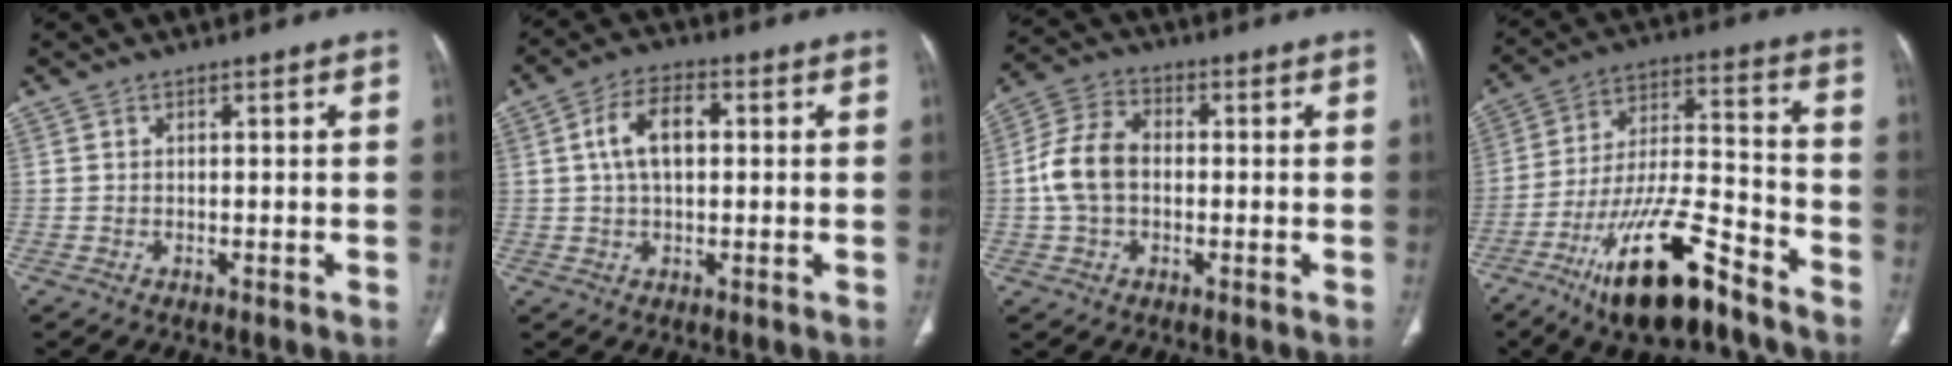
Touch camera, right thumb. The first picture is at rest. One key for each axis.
{"total": 7.5, "fx": 1.1, "fy": 4.2, "fz": 6.1, "tx": -0.111, "ty": 0.014, "tz": 0.016}
{"total": 9.2, "fx": -0.4, "fy": 6.3, "fz": 6.7, "tx": -0.131, "ty": 0.025, "tz": -0.016}
{"total": 19.6, "fx": -12.7, "fy": 5.8, "fz": 13.8, "tx": -0.257, "ty": 0.071, "tz": -0.221}